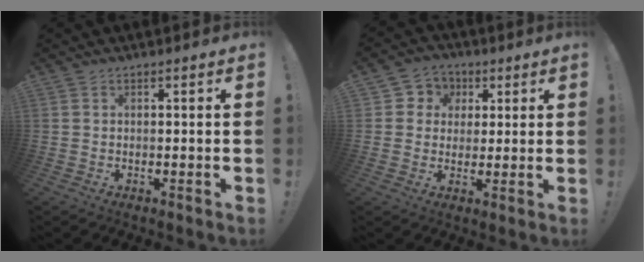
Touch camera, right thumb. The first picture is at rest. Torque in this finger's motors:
{"motor_torque": [-0.09, 0.21, -0.07, 0.09, 0.07]}